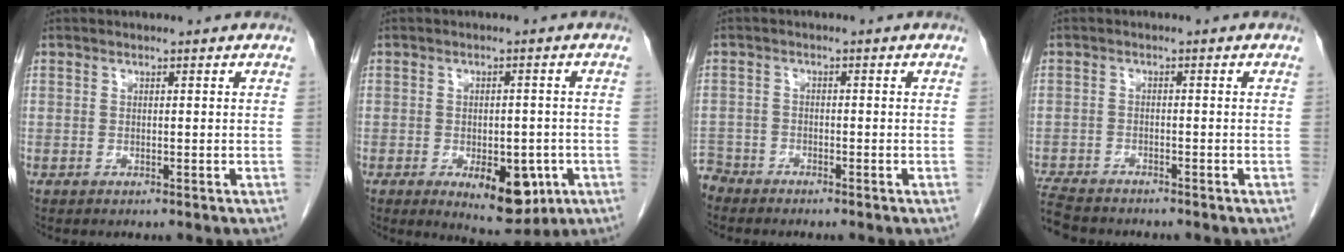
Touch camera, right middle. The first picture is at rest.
{"total": 8.8, "force": [-3.5, 4.0, 7.0], "torque": [-0.087, -0.008, -0.036]}
{"total": 3.7, "force": [-3.5, 1.1, -0.5], "torque": [0.006, -0.006, -0.071]}
{"total": 7.6, "force": [-6.8, 1.9, 2.7], "torque": [-0.055, -0.014, -0.115]}